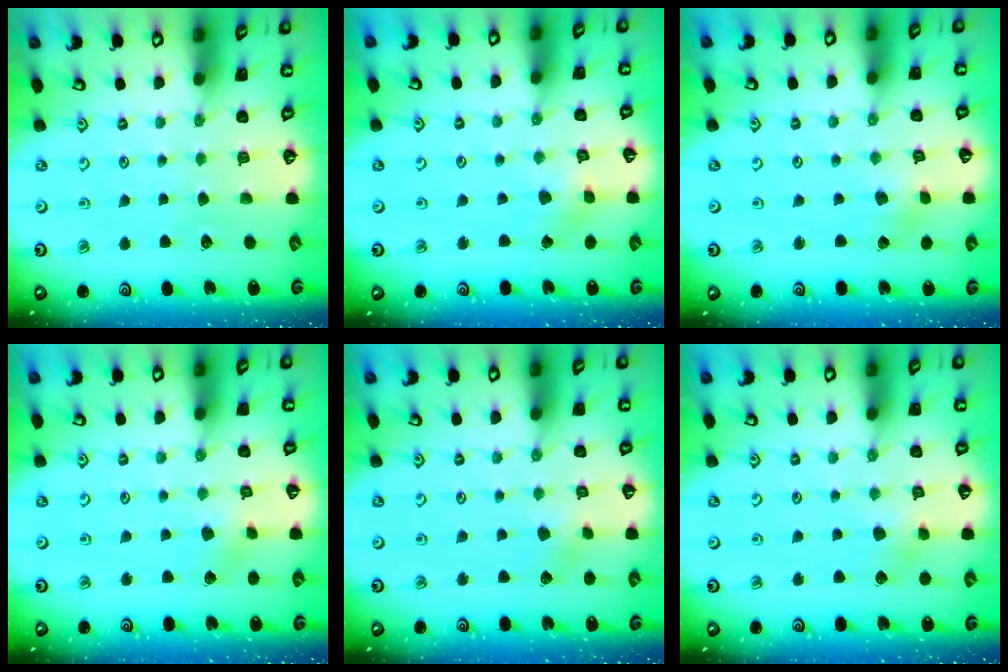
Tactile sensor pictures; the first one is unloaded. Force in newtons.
{"total": 2.4, "press": 2.4, "slide": 0.3}
{"total": 1.8, "press": 1.8, "slide": 0.2}
{"total": 3.3, "press": 3.2, "slide": 0.3}
{"total": 2.4, "press": 2.4, "slide": 0.3}
{"total": 5.8, "press": 5.7, "slide": 0.7}